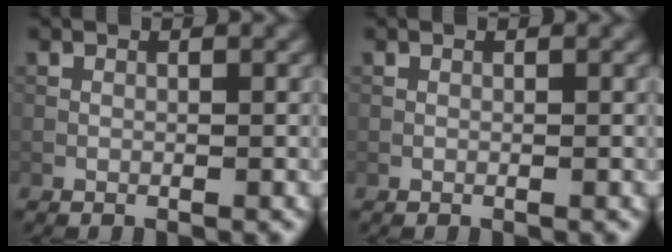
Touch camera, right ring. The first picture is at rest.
{"total": 0.0}